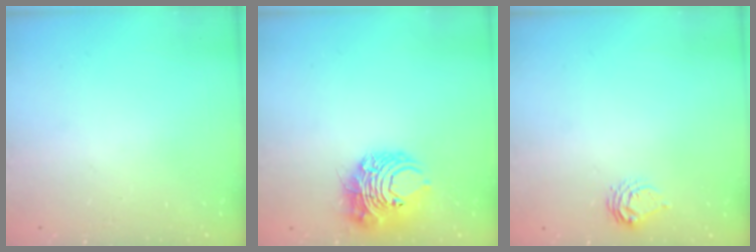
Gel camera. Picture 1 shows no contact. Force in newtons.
{"total": 9.7, "press": 9.6, "slide": 1.4}
{"total": 8.2, "press": 8.1, "slide": 0.4}